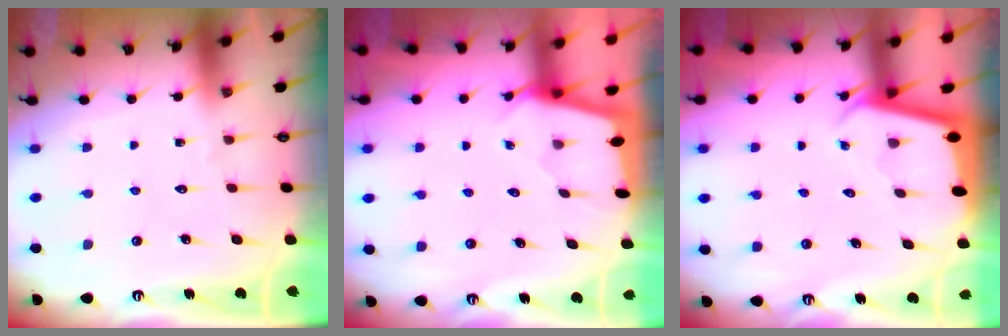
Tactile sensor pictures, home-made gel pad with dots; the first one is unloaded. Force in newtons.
{"total": 1.8, "press": 1.8, "slide": 0.1}
{"total": 1.9, "press": 1.9, "slide": 0.1}